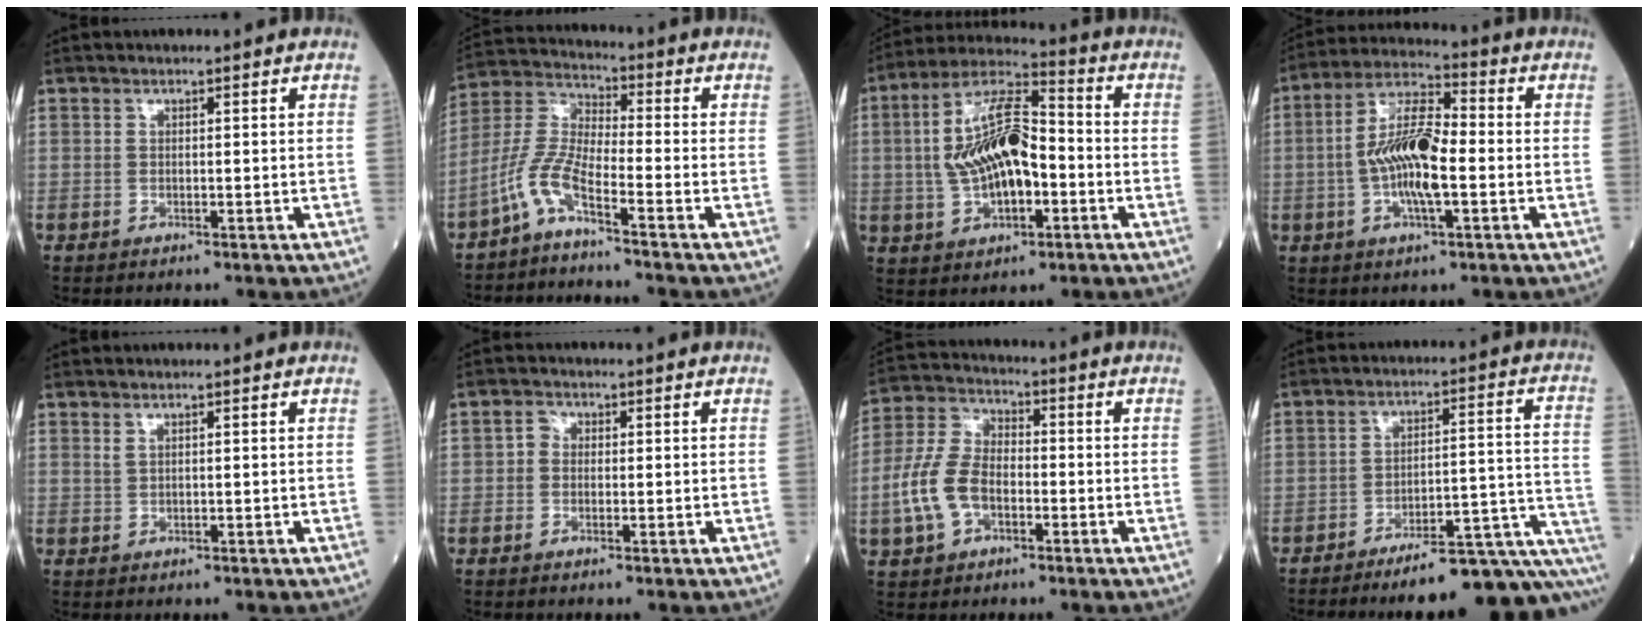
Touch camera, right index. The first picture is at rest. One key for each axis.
{"total": 6.5, "fx": -4.4, "fy": 0.7, "fz": 4.7, "tx": -0.116, "ty": 0.001, "tz": -0.098}
{"total": 13.6, "fx": -1.1, "fy": 5.5, "fz": 12.4, "tx": -0.250, "ty": 0.020, "tz": -0.018}
{"total": 11.0, "fx": -1.4, "fy": 2.9, "fz": 10.5, "tx": -0.207, "ty": 0.013, "tz": -0.029}
{"total": 0.5, "fx": 0.5, "fy": 0.0, "fz": 0.3, "tx": -0.013, "ty": 0.000, "tz": 0.011}
{"total": 1.6, "fx": 0.0, "fy": 1.4, "fz": 0.8, "tx": -0.009, "ty": 0.003, "tz": -0.005}
{"total": 9.3, "fx": -2.6, "fy": 5.8, "fz": 6.8, "tx": -0.167, "ty": 0.017, "tz": -0.056}
{"total": 18.3, "fx": -14.6, "fy": 1.2, "fz": 10.9, "tx": -0.072, "ty": 0.037, "tz": -0.206}